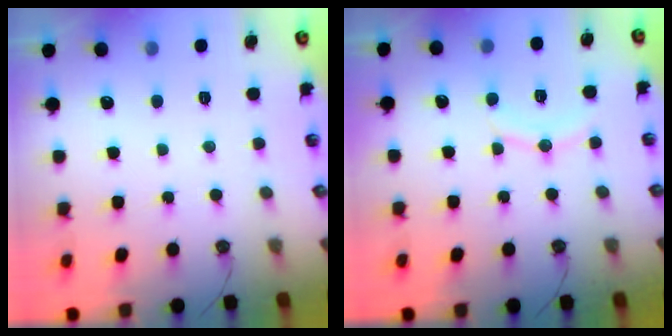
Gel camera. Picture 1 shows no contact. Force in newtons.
{"total": 10.3, "press": 10.3, "slide": 1.0}